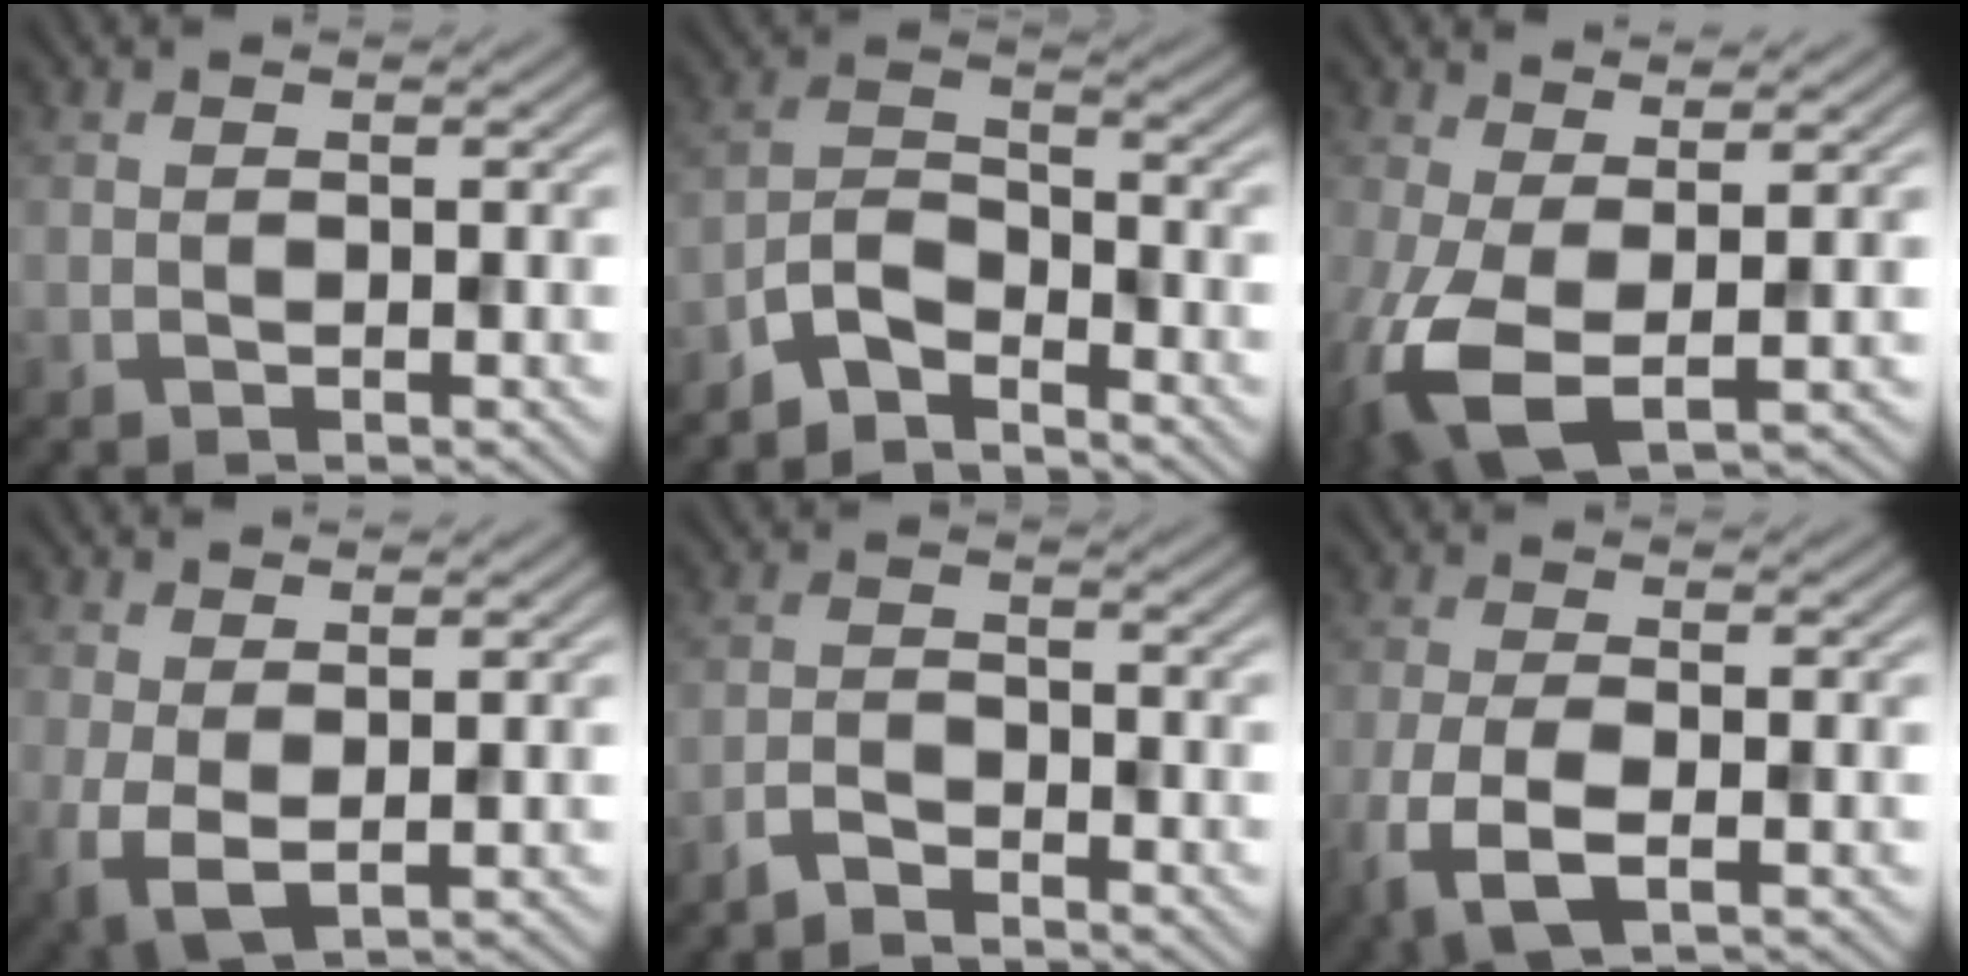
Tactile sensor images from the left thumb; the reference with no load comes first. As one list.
[{"total": 5.1, "force": [-4.2, 1.7, 2.3], "torque": [-0.045, 0.003, -0.099]}, {"total": 8.8, "force": [-1.3, 4.0, 7.7], "torque": [-0.188, -0.013, -0.028]}, {"total": 4.1, "force": [0.7, 2.0, 3.5], "torque": [-0.088, -0.006, 0.013]}, {"total": 2.8, "force": [-2.5, 0.7, 1.0], "torque": [-0.020, 0.001, -0.059]}, {"total": 6.4, "force": [-2.5, 2.8, 5.2], "torque": [-0.125, -0.014, -0.053]}]